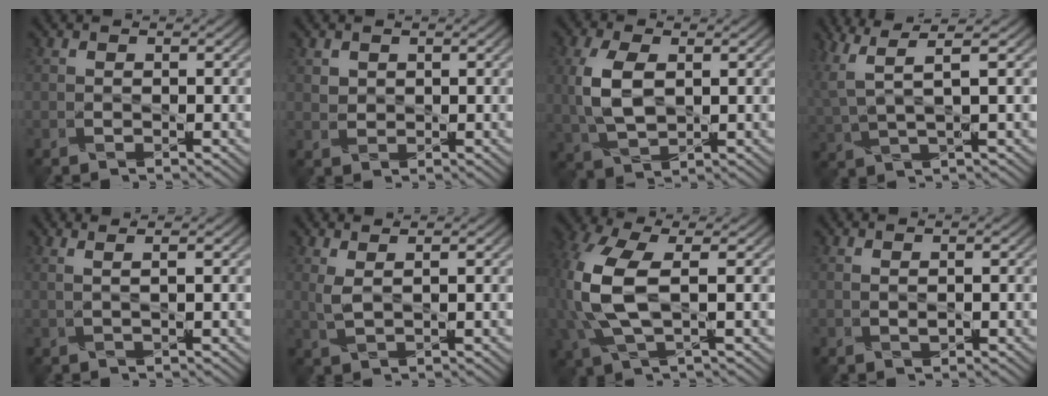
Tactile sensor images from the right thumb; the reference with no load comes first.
{"total": 1.4, "force": [1.1, 0.8, 0.1], "torque": [-0.011, 0.000, 0.022]}
{"total": 7.1, "force": [0.8, 4.0, 5.8], "torque": [-0.149, 0.006, 0.016]}
{"total": 5.7, "force": [3.2, 1.1, 4.6], "torque": [-0.119, 0.016, 0.065]}
{"total": 2.4, "force": [1.5, 0.3, 1.8], "torque": [-0.026, 0.011, 0.002]}
{"total": 2.2, "force": [1.5, 0.2, 1.6], "torque": [-0.048, 0.006, 0.035]}
{"total": 10.0, "force": [1.0, 4.9, 8.7], "torque": [-0.235, 0.005, 0.018]}
{"total": 0.7, "force": [0.4, -0.1, 0.5], "torque": [-0.015, 0.004, 0.011]}